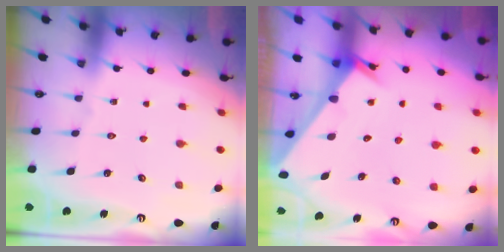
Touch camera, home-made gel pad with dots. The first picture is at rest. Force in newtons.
{"total": 2.3, "press": 2.3, "slide": 0.1}